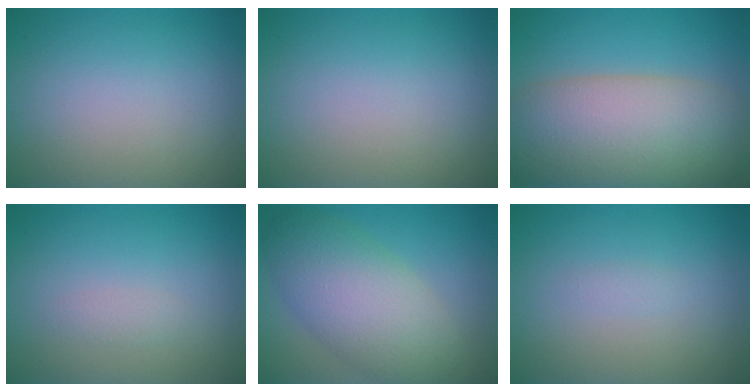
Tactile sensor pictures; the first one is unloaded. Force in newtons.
{"total": 0.0}
{"total": 11.7, "press": 11.7, "slide": 0.7}
{"total": 0.8, "press": 0.8, "slide": 0.0}
{"total": 7.9, "press": 7.9, "slide": 0.5}
{"total": 0.6, "press": 0.6, "slide": 0.0}